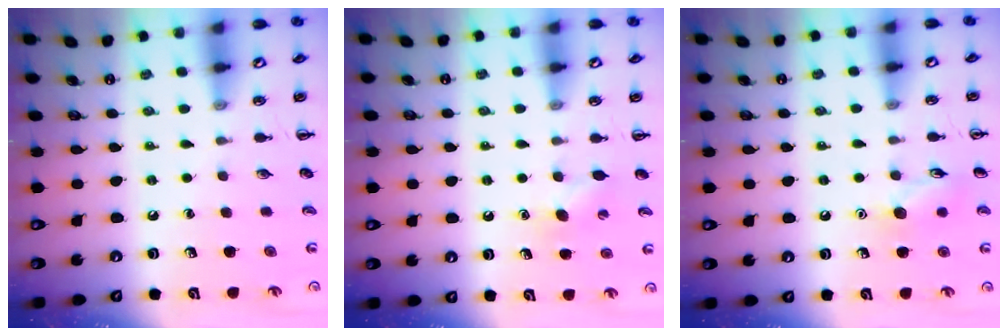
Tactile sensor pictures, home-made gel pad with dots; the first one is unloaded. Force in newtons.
{"total": 3.9, "press": 3.8, "slide": 1.1}
{"total": 7.7, "press": 7.7, "slide": 1.0}